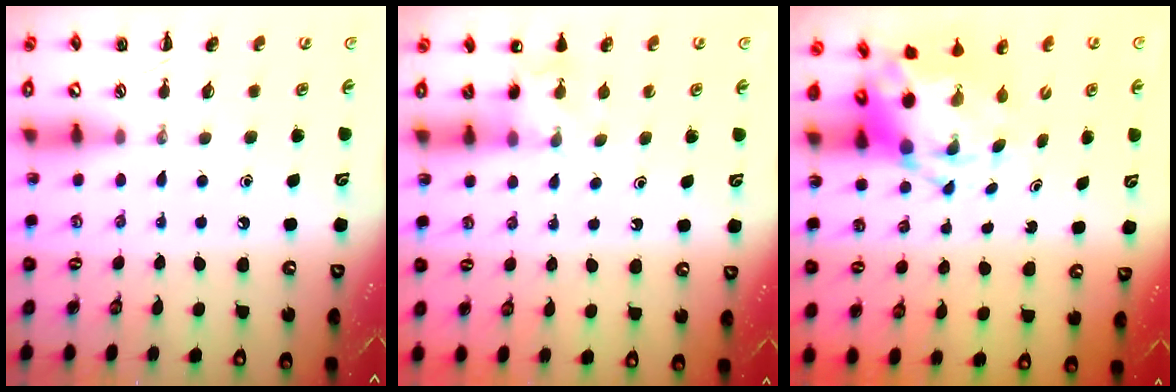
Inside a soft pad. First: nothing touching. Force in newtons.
{"total": 5.3, "press": 5.1, "slide": 1.3}
{"total": 5.7, "press": 5.6, "slide": 1.0}